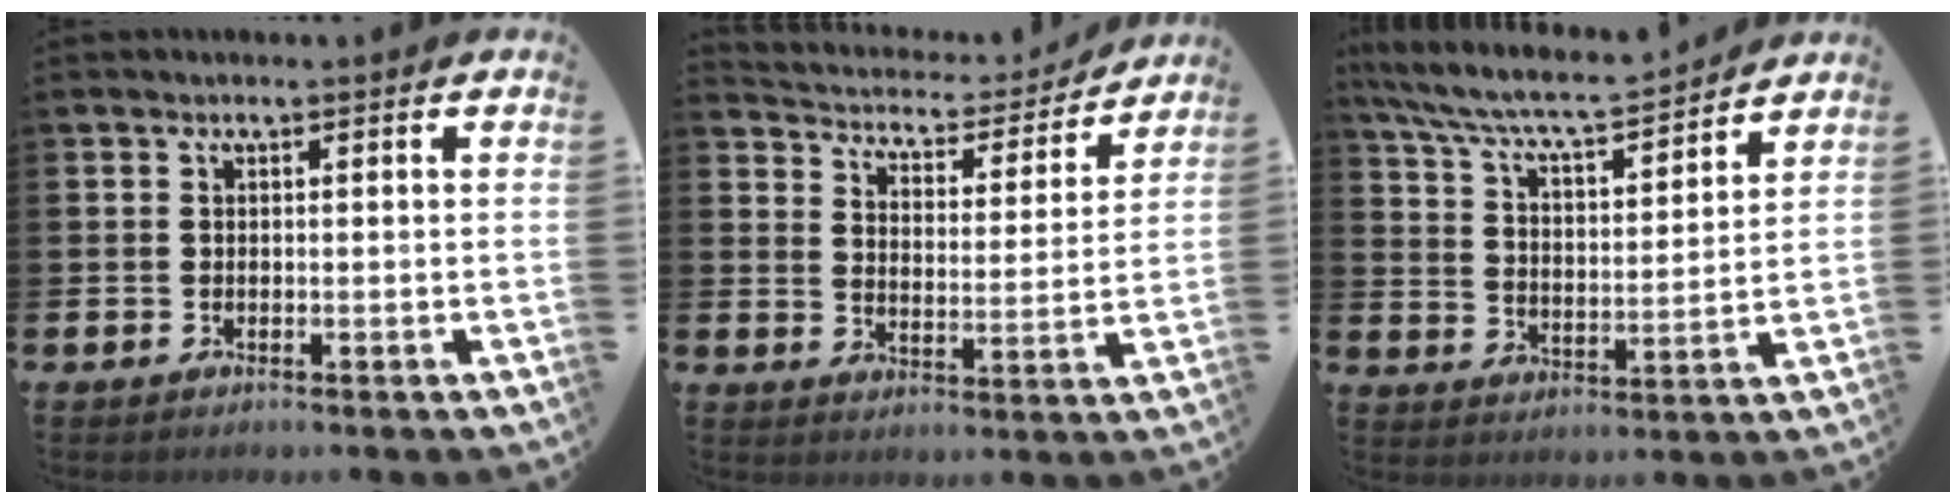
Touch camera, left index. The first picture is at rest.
{"total": 4.9, "force": [4.6, 1.4, 0.4], "torque": [-0.030, -0.047, 0.071]}
{"total": 7.4, "force": [6.9, 0.8, 2.3], "torque": [-0.079, -0.053, 0.117]}